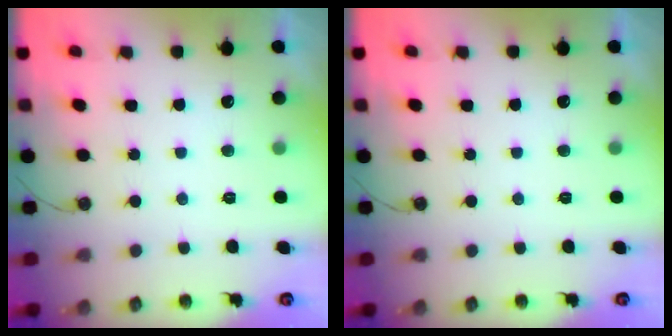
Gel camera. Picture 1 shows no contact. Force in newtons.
{"total": 0.0}